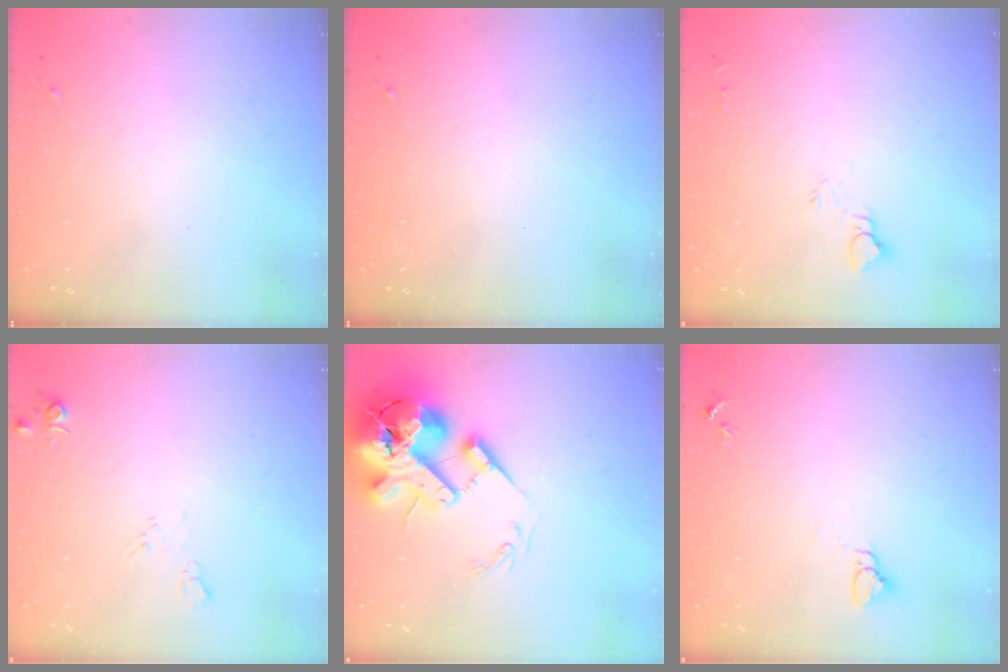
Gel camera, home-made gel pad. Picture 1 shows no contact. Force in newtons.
{"total": 0.0}
{"total": 6.0, "press": 6.0, "slide": 0.4}
{"total": 5.2, "press": 5.2, "slide": 0.7}
{"total": 20.9, "press": 20.6, "slide": 3.4}
{"total": 3.0, "press": 3.0, "slide": 0.1}